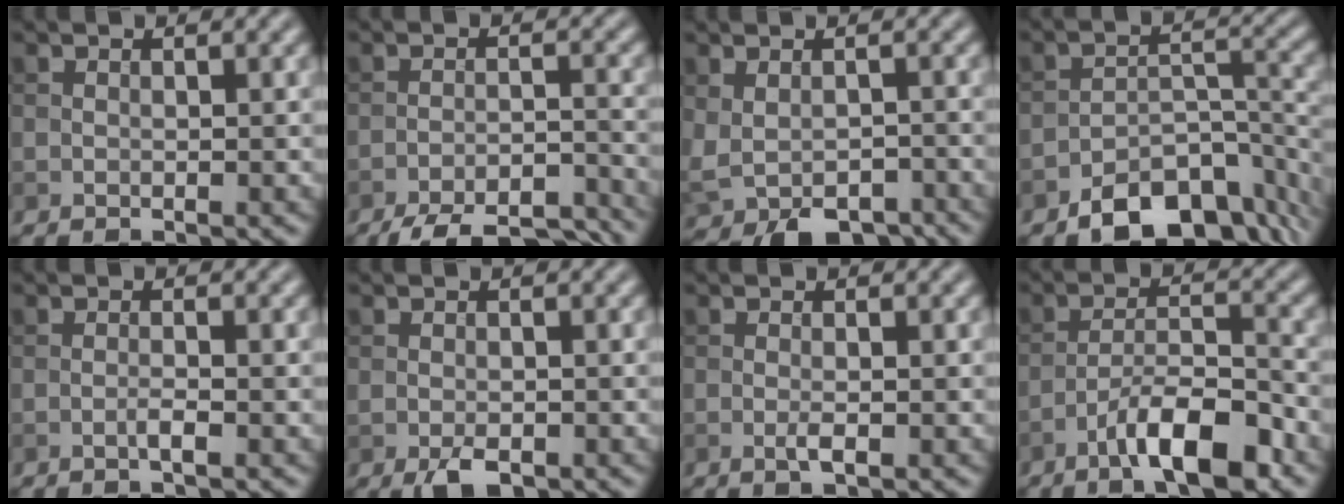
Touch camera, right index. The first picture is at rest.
{"total": 9.4, "force": [-8.4, 2.0, 3.7], "torque": [-0.058, -0.014, -0.119]}
{"total": 5.3, "force": [-3.0, 3.1, 3.1], "torque": [-0.050, -0.027, -0.031]}
{"total": 8.9, "force": [-6.2, 4.3, 4.6], "torque": [-0.059, -0.015, -0.105]}
{"total": 1.1, "force": [-0.5, 0.1, 1.0], "torque": [-0.018, 0.002, -0.012]}
{"total": 2.4, "force": [-1.2, 1.2, 1.7], "torque": [-0.034, -0.006, -0.020]}
{"total": 1.2, "force": [-0.4, 0.3, 1.1], "torque": [-0.024, -0.003, -0.009]}
{"total": 7.0, "force": [-4.4, 1.8, 5.2], "torque": [-0.084, 0.011, -0.077]}